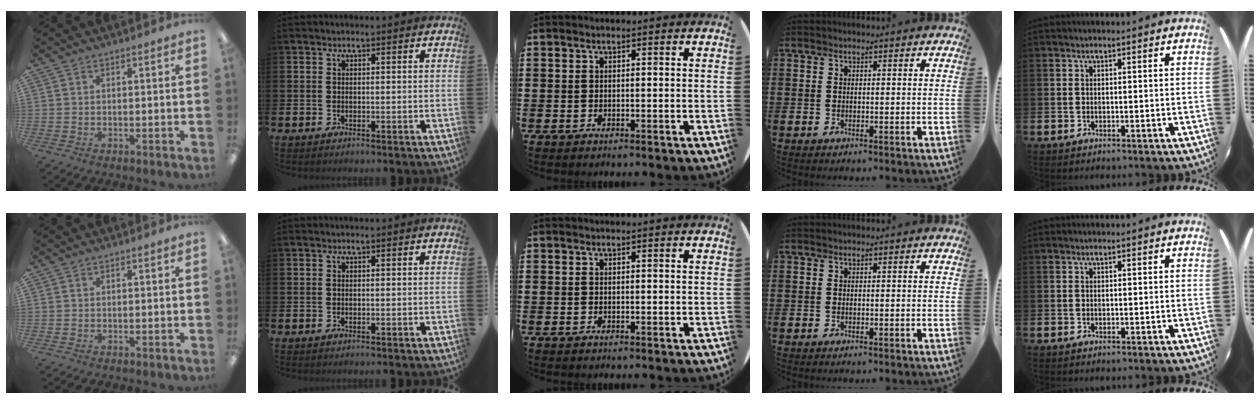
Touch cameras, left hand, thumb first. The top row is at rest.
{}